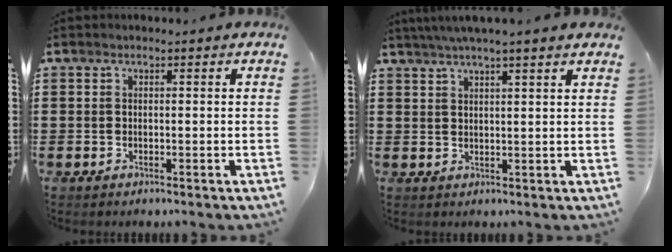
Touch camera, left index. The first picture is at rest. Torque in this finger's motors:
{"motor_torque": [1.49, -0.65, 1.05, 0.21]}